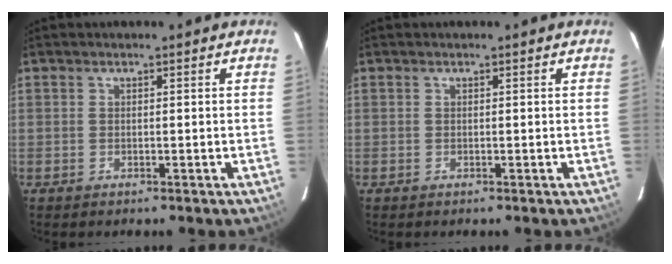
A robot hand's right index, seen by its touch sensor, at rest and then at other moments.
{"total": 0.0}